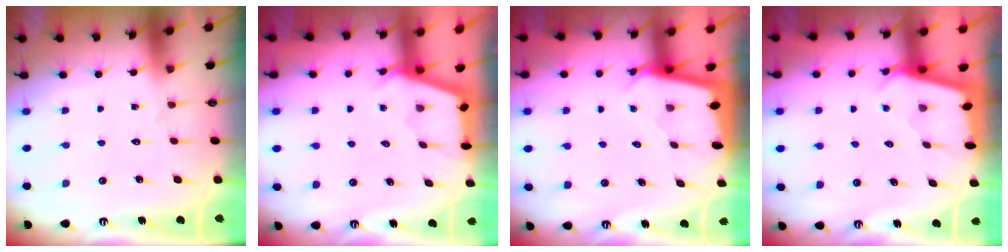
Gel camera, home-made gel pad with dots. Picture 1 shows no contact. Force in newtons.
{"total": 2.9, "press": 2.9, "slide": 0.3}
{"total": 2.2, "press": 2.2, "slide": 0.2}
{"total": 2.5, "press": 2.5, "slide": 0.3}